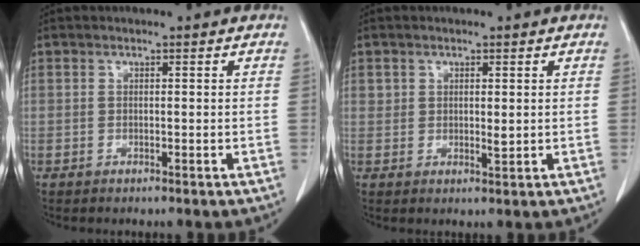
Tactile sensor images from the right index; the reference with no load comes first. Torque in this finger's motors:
{"motor_torque": [0.08, 0.00, 0.01, 0.03]}